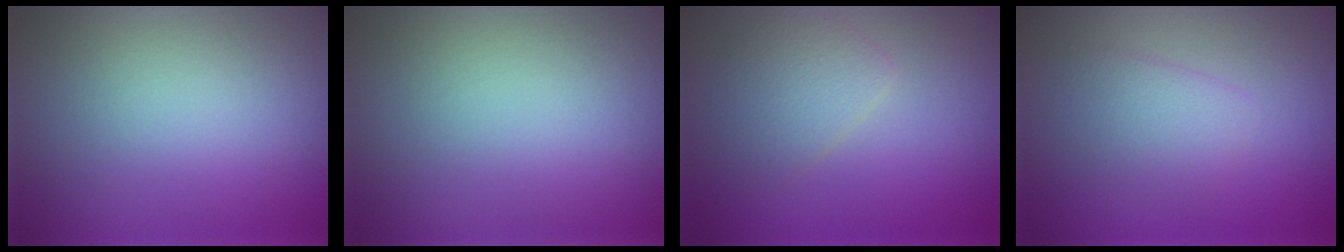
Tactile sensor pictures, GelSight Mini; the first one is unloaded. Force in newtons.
{"total": 0.0}
{"total": 2.6, "press": 2.6, "slide": 0.0}
{"total": 2.3, "press": 2.3, "slide": 0.0}